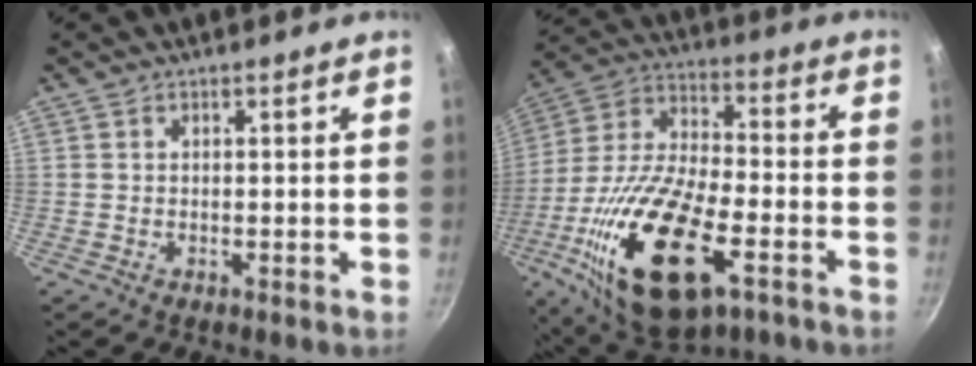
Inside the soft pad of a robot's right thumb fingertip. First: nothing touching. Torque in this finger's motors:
{"motor_torque": [1.22, 1.02, 2.43, -0.34, 0.93]}